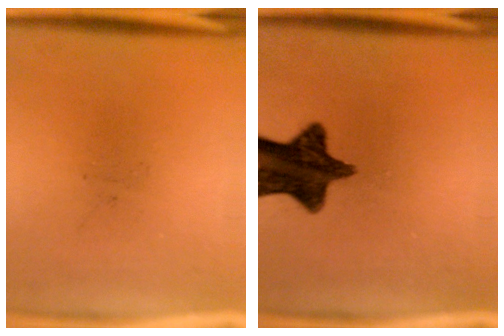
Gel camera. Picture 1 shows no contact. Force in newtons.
{"total": 12.3}